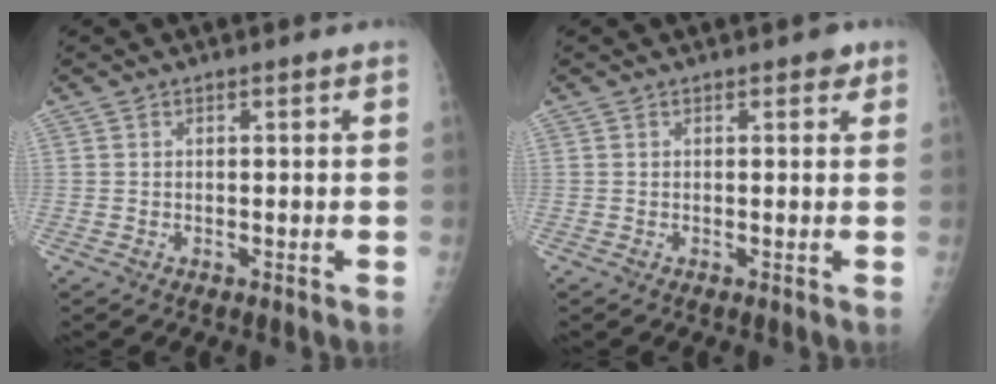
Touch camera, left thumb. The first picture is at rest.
{"total": 1.4, "force": [0.8, 0.8, 0.8], "torque": [0.003, -0.001, 0.005]}